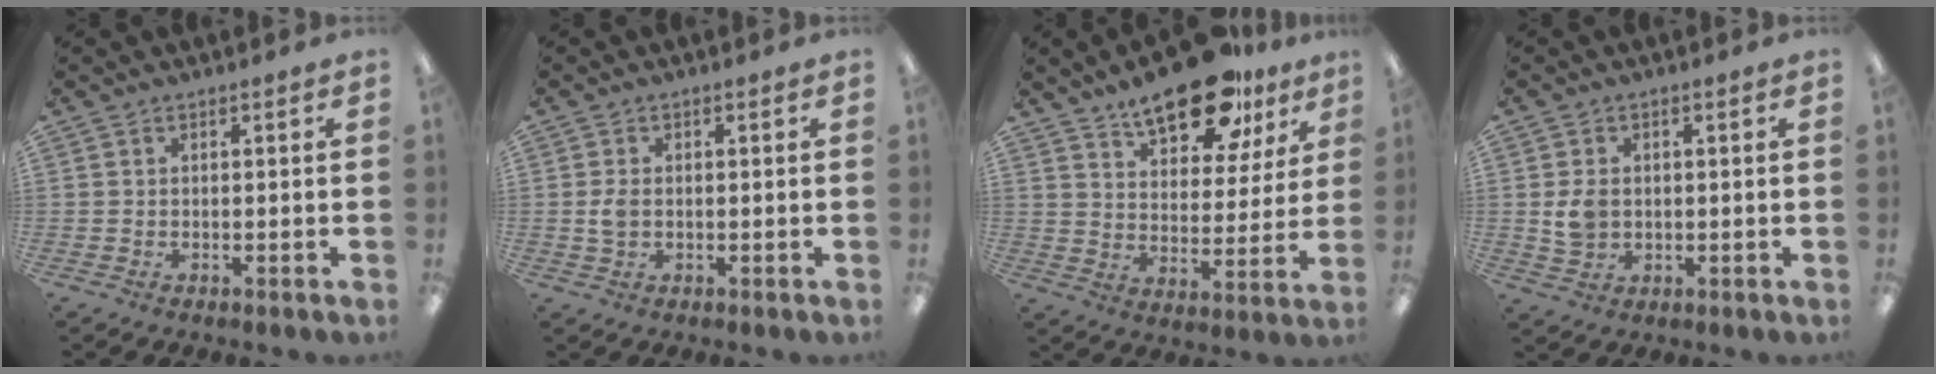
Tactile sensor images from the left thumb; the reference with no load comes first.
{"total": 2.9, "force": [0.0, 1.8, 2.3], "torque": [-0.052, 0.003, -0.004]}
{"total": 18.3, "force": [13.0, 7.8, 10.3], "torque": [-0.149, -0.068, 0.219]}
{"total": 4.8, "force": [0.3, 3.7, 3.0], "torque": [-0.047, -0.001, 0.003]}